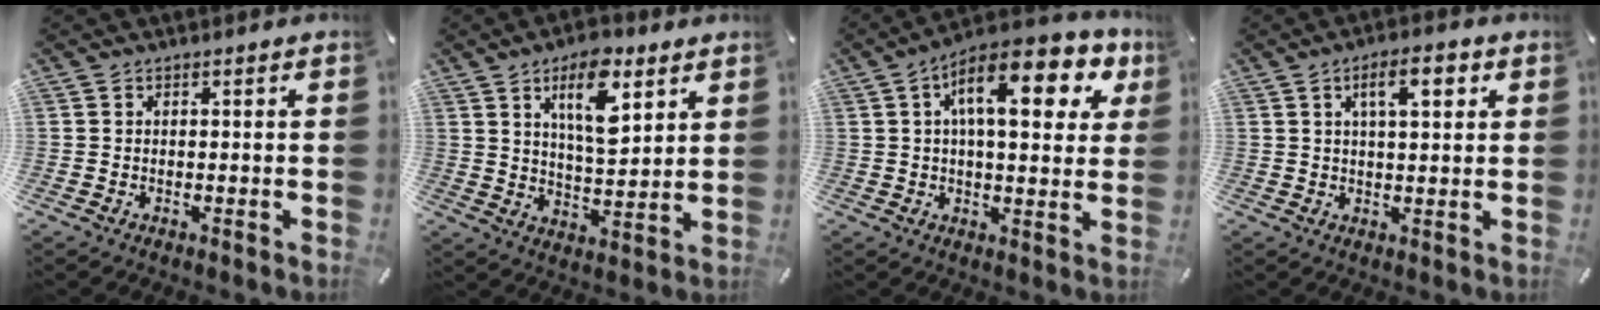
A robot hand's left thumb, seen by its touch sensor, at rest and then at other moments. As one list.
[{"total": 12.5, "force": [6.9, 5.3, 9.0], "torque": [-0.141, -0.024, 0.116]}, {"total": 16.4, "force": [6.7, 6.8, 13.4], "torque": [-0.207, -0.015, 0.106]}, {"total": 7.3, "force": [3.0, 2.7, 6.1], "torque": [-0.094, -0.004, 0.043]}]